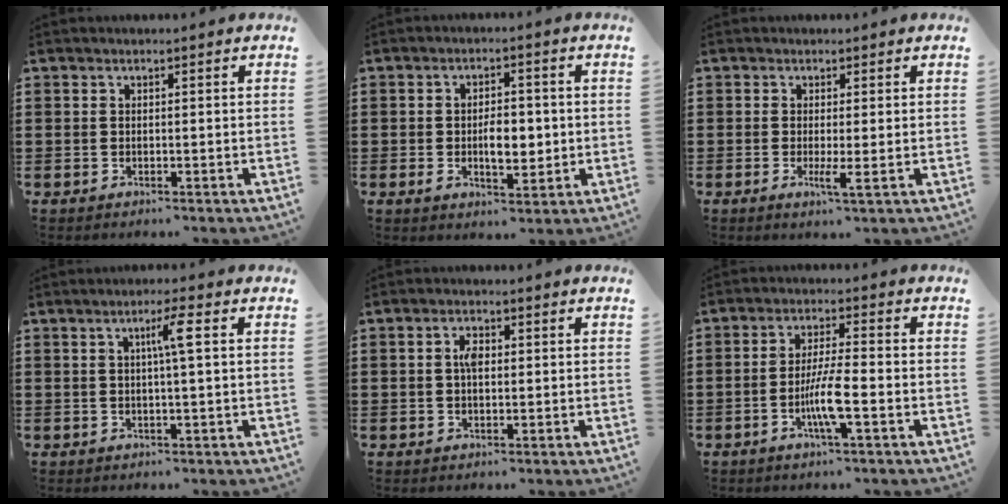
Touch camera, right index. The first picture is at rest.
{"total": 5.3, "force": [-0.5, 2.8, 4.5], "torque": [-0.068, 0.002, -0.014]}
{"total": 2.4, "force": [-0.5, 0.0, 2.3], "torque": [-0.042, -0.009, -0.009]}
{"total": 3.8, "force": [0.9, -0.2, 3.7], "torque": [-0.064, -0.001, 0.007]}
{"total": 2.5, "force": [0.3, 1.2, 2.2], "torque": [-0.044, 0.006, 0.003]}
{"total": 6.5, "force": [-2.2, 0.6, 6.1], "torque": [-0.122, -0.012, -0.044]}